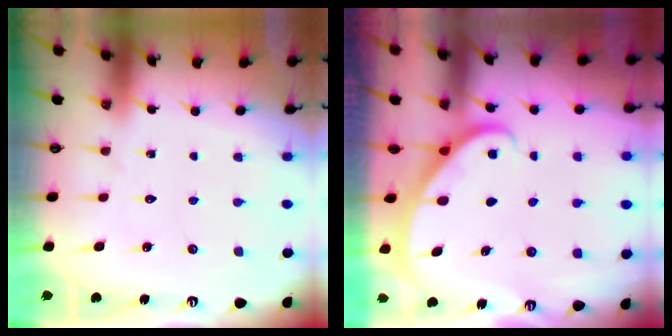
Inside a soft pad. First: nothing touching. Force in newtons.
{"total": 2.1, "press": 2.1, "slide": 0.2}